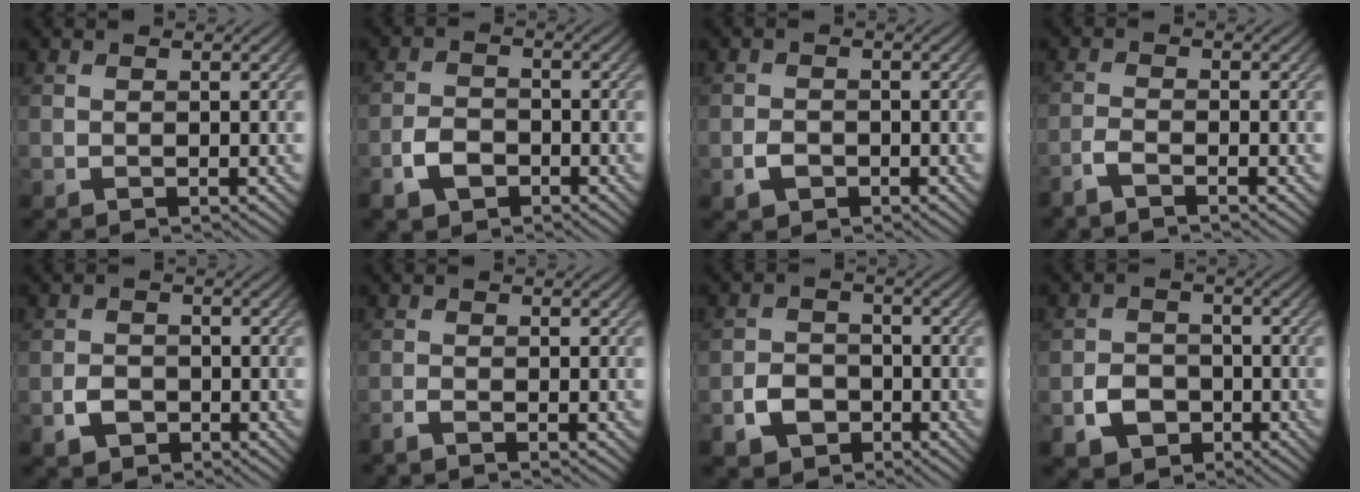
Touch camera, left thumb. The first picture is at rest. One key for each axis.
{"total": 3.8, "fx": -2.2, "fy": 2.4, "fz": 2.0, "tx": -0.042, "ty": -0.003, "tz": -0.048}
{"total": 2.0, "fx": -1.0, "fy": 1.4, "fz": 1.0, "tx": -0.019, "ty": -0.002, "tz": -0.021}
{"total": 2.3, "fx": -1.8, "fy": 0.3, "fz": 1.4, "tx": -0.030, "ty": -0.003, "tz": -0.048}
{"total": 2.7, "fx": -1.3, "fy": 2.0, "fz": 1.2, "tx": -0.023, "ty": -0.002, "tz": -0.027}
{"total": 1.4, "fx": -1.1, "fy": 0.1, "fz": 0.8, "tx": -0.018, "ty": -0.001, "tz": -0.028}
{"total": 4.2, "fx": -2.2, "fy": 3.1, "fz": 1.9, "tx": -0.039, "ty": -0.005, "tz": -0.045}
{"total": 4.2, "fx": -1.9, "fy": 3.2, "fz": 1.9, "tx": -0.037, "ty": -0.005, "tz": -0.037}